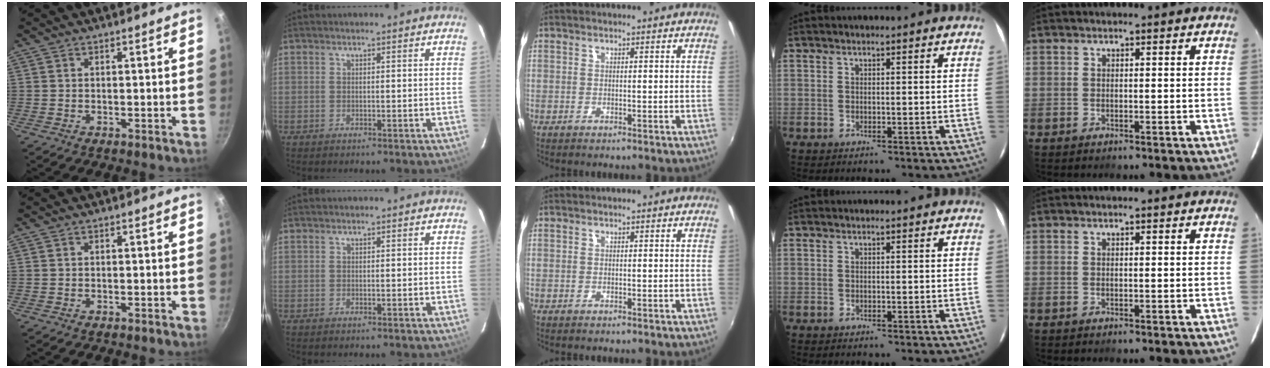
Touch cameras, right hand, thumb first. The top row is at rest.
{}